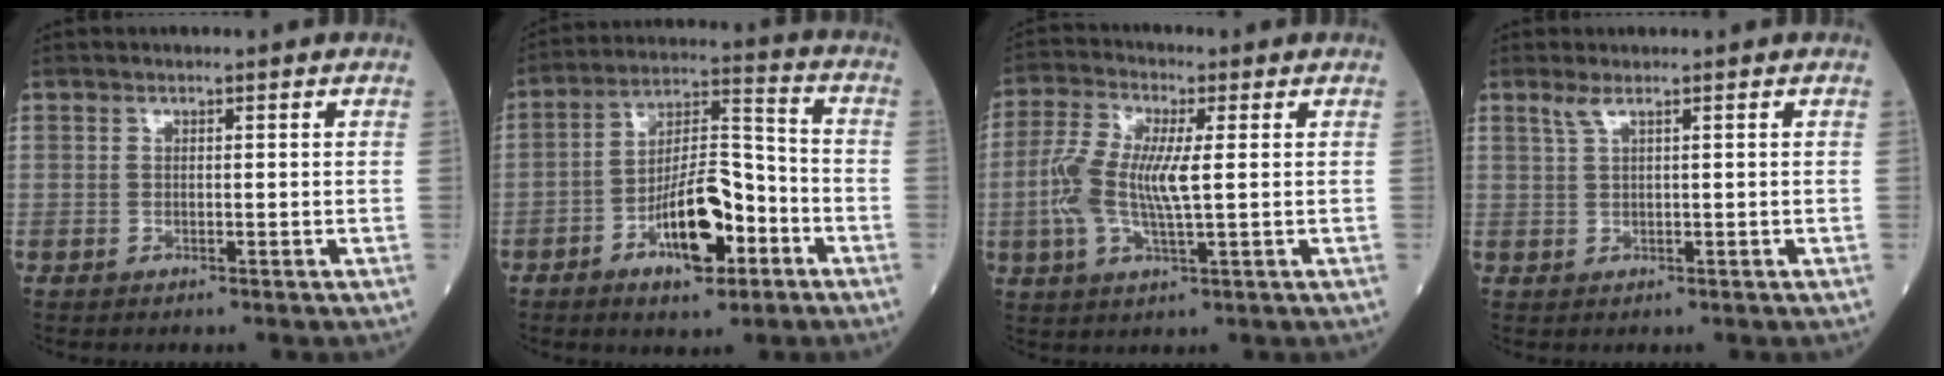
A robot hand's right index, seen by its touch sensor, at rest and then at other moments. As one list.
[{"total": 12.4, "force": [-5.4, 4.2, 10.4], "torque": [-0.188, 0.015, -0.088]}, {"total": 9.0, "force": [0.1, 2.2, 8.7], "torque": [-0.198, 0.006, 0.000]}, {"total": 1.4, "force": [0.9, -0.1, 1.1], "torque": [-0.033, 0.009, 0.022]}]